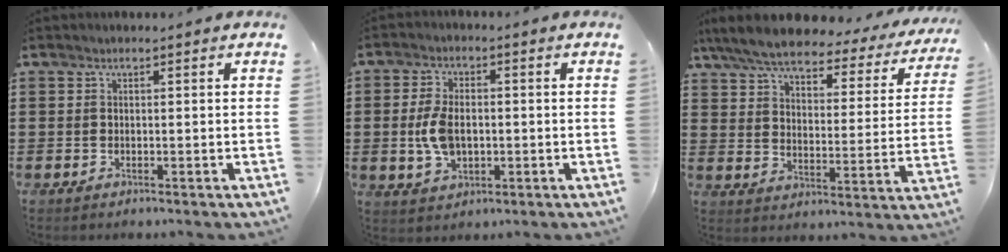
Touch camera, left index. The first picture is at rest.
{"total": 6.2, "force": [-0.2, 3.6, 5.1], "torque": [-0.124, -0.001, -0.011]}
{"total": 6.4, "force": [5.6, 1.3, 3.0], "torque": [-0.086, -0.031, 0.094]}